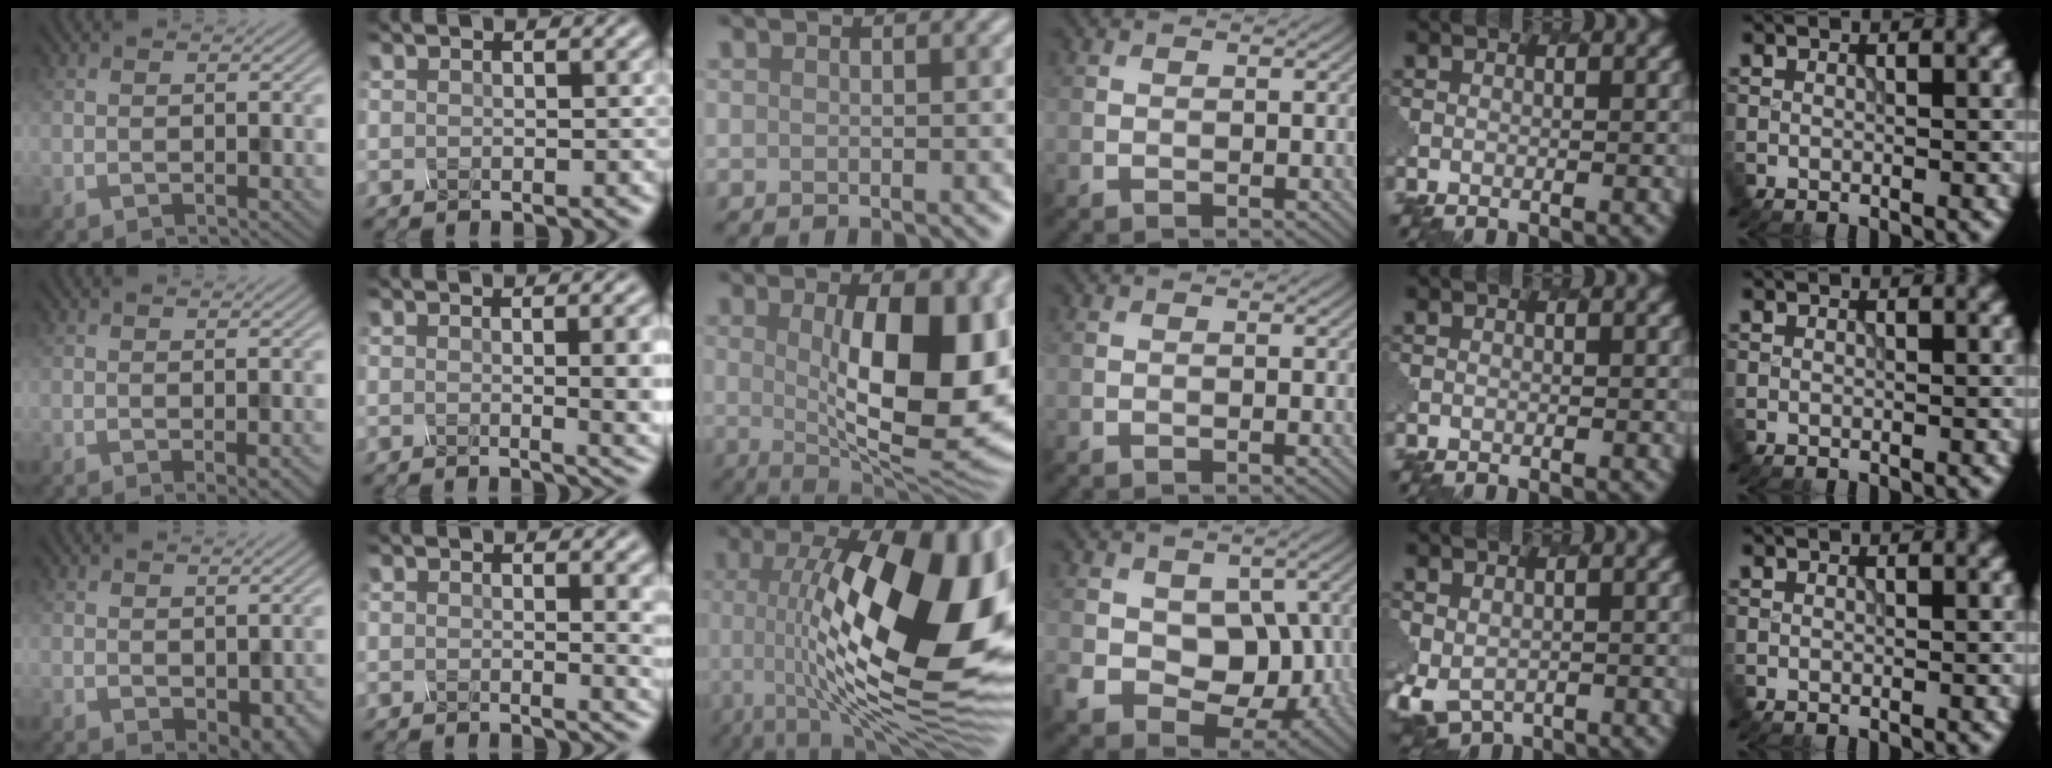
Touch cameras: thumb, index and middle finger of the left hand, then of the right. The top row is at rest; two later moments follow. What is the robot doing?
{"motion": "screw", "object": "spray bottle"}